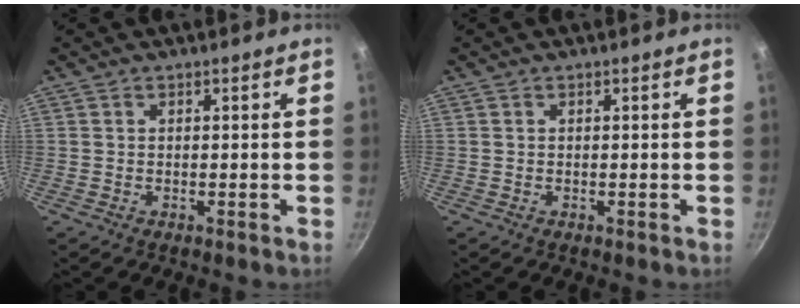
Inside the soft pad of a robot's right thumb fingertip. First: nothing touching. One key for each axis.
{"total": 0.0}